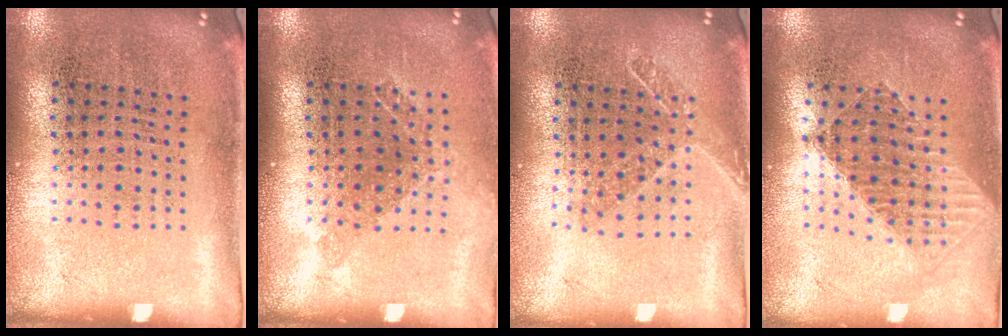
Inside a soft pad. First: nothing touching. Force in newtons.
{"total": 1.2, "press": 0.9, "slide": 0.7}
{"total": 1.5, "press": 1.2, "slide": 0.9}
{"total": 1.5, "press": 1.3, "slide": 0.8}